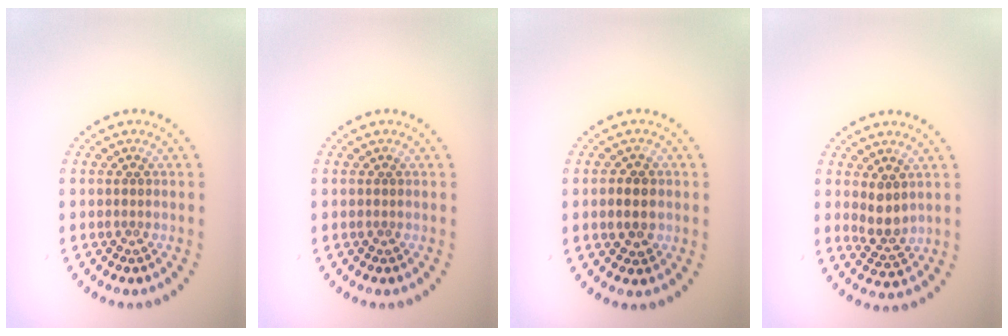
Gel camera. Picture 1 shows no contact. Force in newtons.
{"total": 0.0}
{"total": 2.5, "press": 2.5, "slide": 0.2}
{"total": 2.3, "press": 2.0, "slide": 1.1}